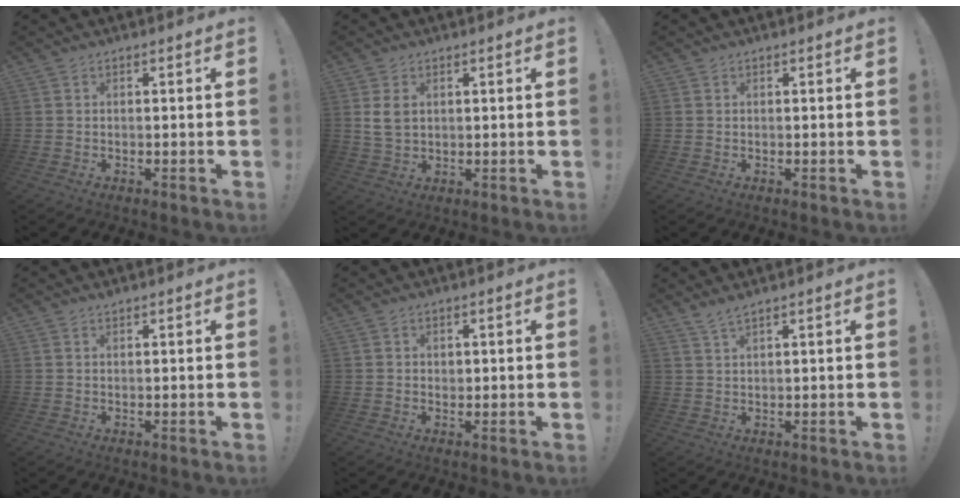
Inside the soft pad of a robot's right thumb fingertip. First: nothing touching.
{"total": 5.1, "force": [1.4, 3.5, 3.4], "torque": [-0.065, 0.002, 0.027]}
{"total": 0.0}
{"total": 0.5, "force": [0.5, 0.0, 0.0], "torque": [0.001, -0.001, 0.010]}
{"total": 1.1, "force": [0.5, 1.0, 0.2], "torque": [0.005, -0.002, 0.007]}
{"total": 2.5, "force": [2.0, -0.1, 1.4], "torque": [-0.038, -0.007, 0.038]}